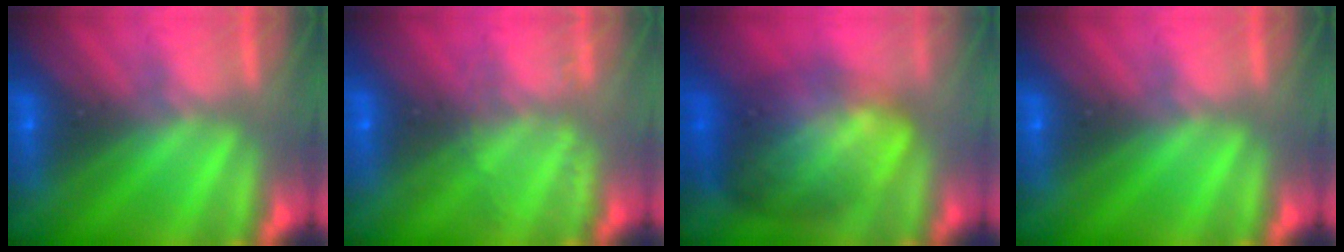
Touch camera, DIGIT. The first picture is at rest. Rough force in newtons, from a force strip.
{"total": 2.1}
{"total": 8.7}
{"total": 0.0}